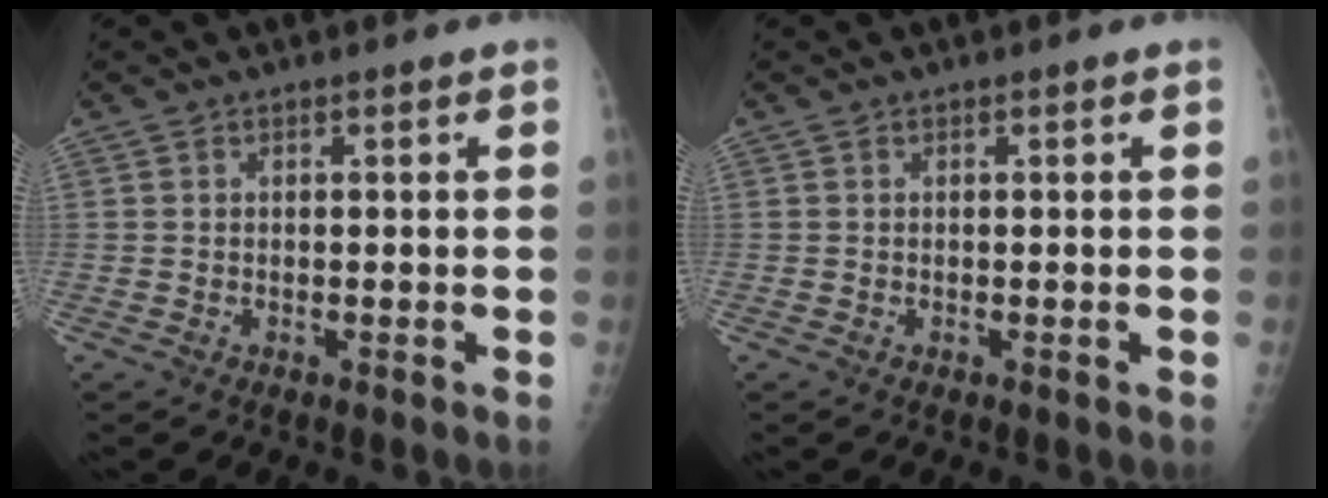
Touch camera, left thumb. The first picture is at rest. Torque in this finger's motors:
{"motor_torque": [-0.03, 0.07, -0.05, -0.08, 0.00]}